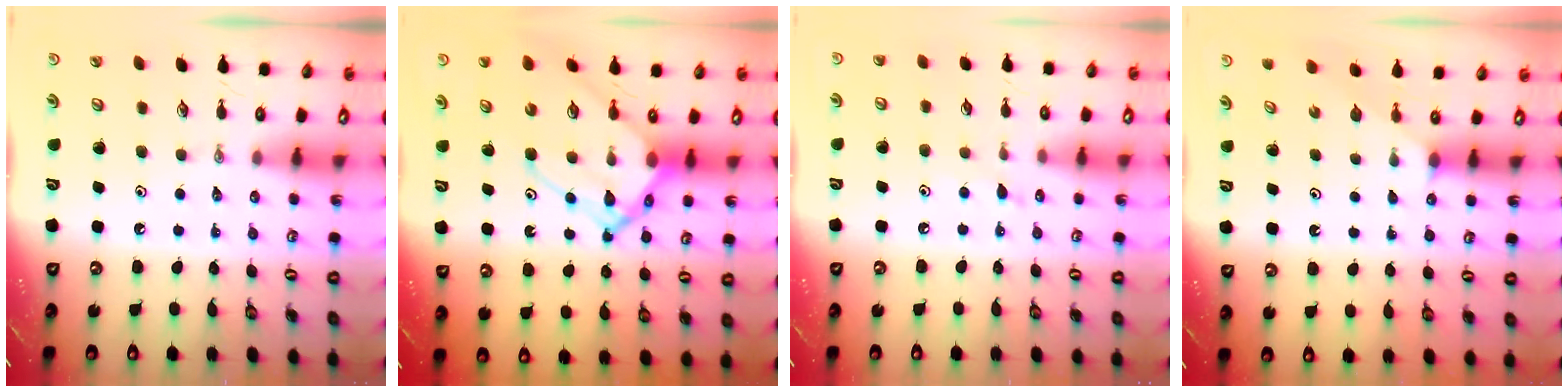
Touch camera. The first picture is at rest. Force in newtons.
{"total": 15.4, "press": 15.3, "slide": 1.5}
{"total": 5.2, "press": 5.1, "slide": 0.6}
{"total": 1.8, "press": 1.8, "slide": 0.2}